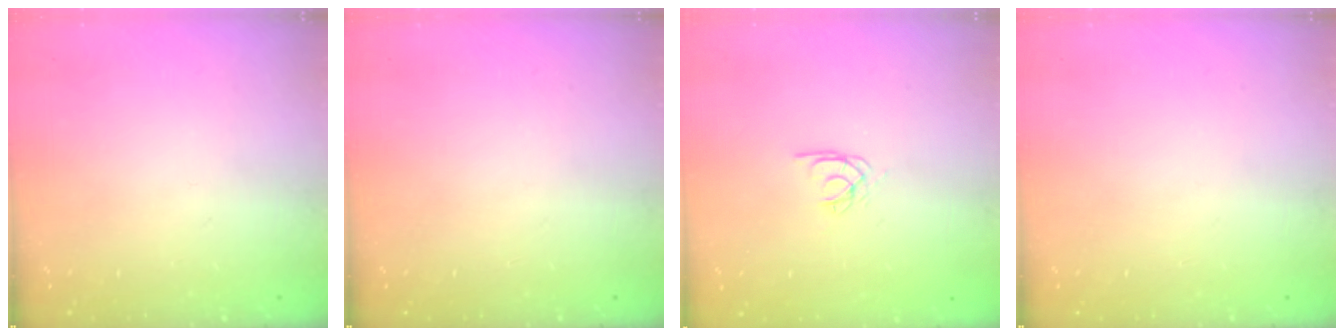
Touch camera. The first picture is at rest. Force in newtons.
{"total": 0.0}
{"total": 2.5, "press": 2.5, "slide": 0.1}
{"total": 0.0}